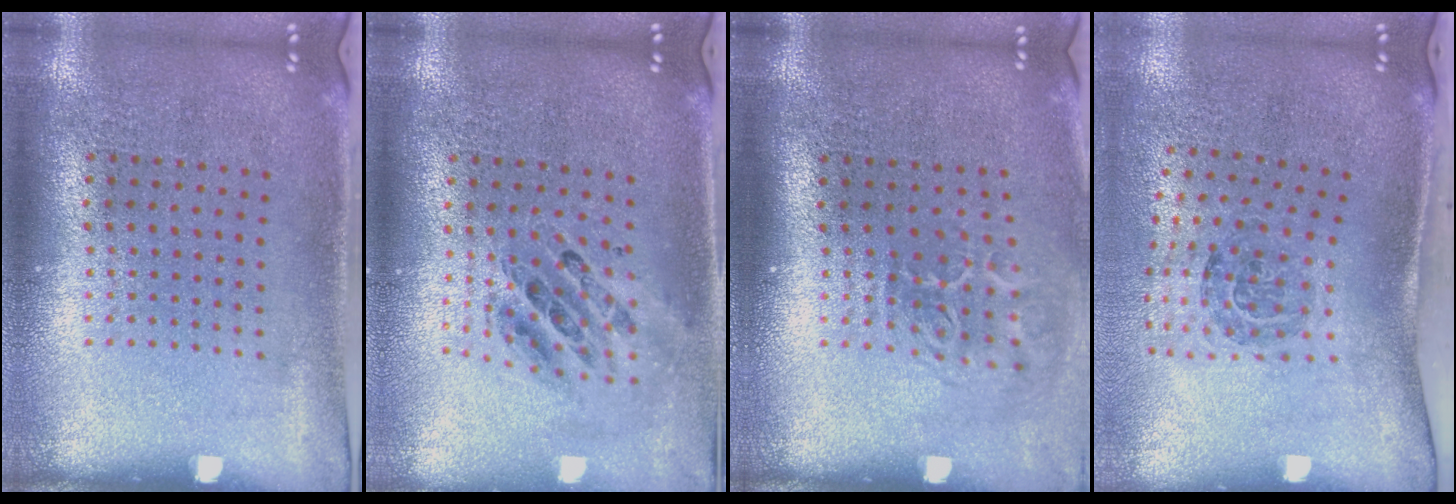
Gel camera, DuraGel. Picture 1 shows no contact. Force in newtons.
{"total": 0.8, "press": 0.8, "slide": 0.1}
{"total": 1.9, "press": 1.2, "slide": 1.5}
{"total": 1.7, "press": 1.2, "slide": 1.2}